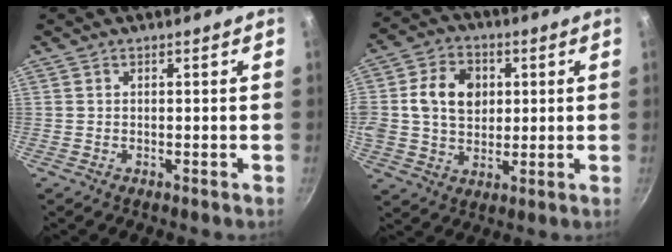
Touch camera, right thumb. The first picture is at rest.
{"total": 12.9, "force": [2.2, 10.0, 7.9], "torque": [-0.123, 0.010, 0.029]}